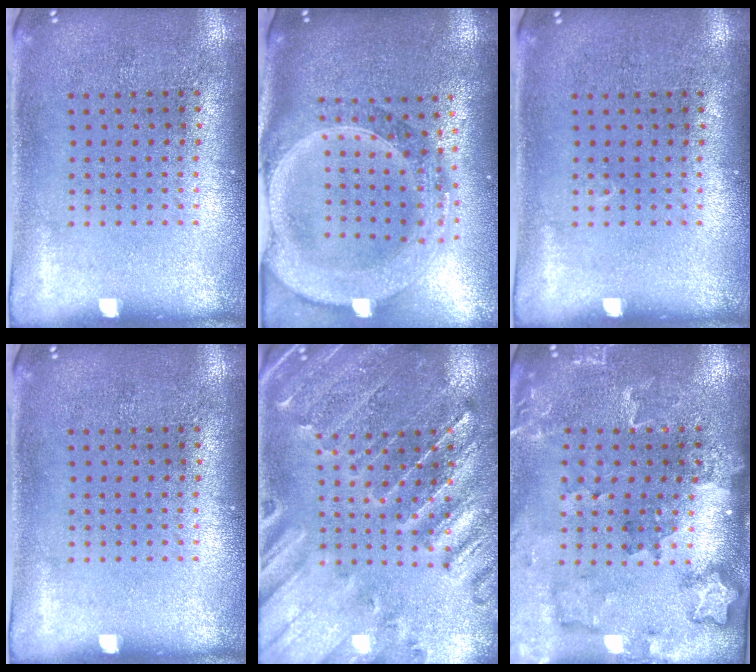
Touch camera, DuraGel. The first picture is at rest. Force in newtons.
{"total": 3.1, "press": 2.6, "slide": 1.7}
{"total": 0.0}
{"total": 0.0}
{"total": 1.1, "press": 1.1, "slide": 0.3}
{"total": 1.8, "press": 1.8, "slide": 0.2}